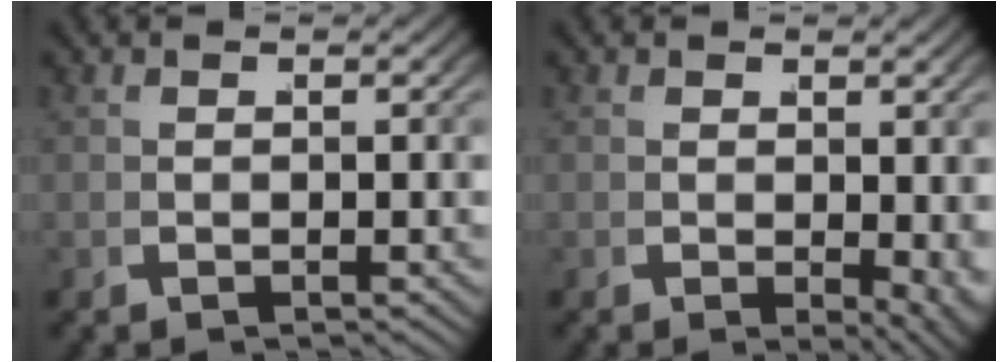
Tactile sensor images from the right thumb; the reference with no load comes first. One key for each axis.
{"total": 3.0, "fx": -0.1, "fy": 1.5, "fz": 2.5, "tx": -0.029, "ty": -0.018, "tz": 0.009}